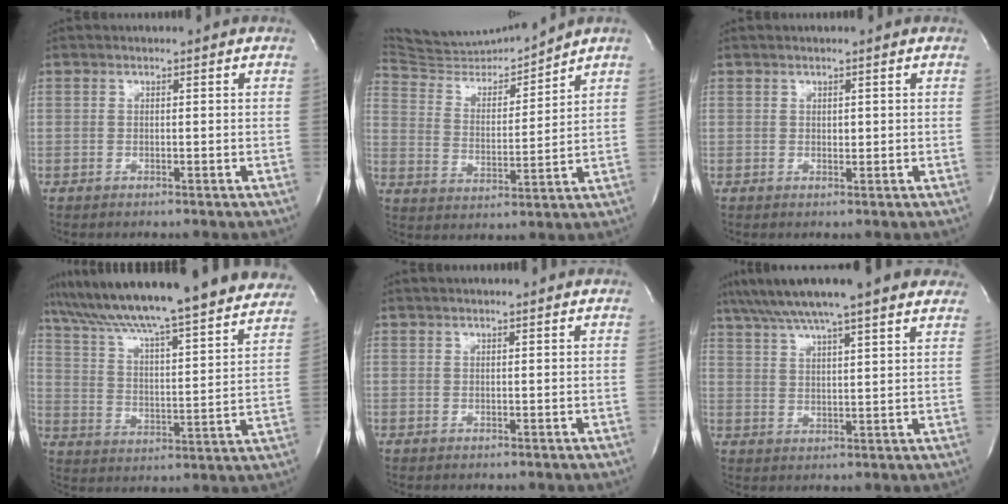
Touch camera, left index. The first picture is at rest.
{"total": 11.0, "force": [10.9, -0.8, 1.2], "torque": [-0.030, -0.007, 0.206]}
{"total": 0.7, "force": [0.3, 0.3, 0.6], "torque": [-0.004, -0.001, 0.006]}
{"total": 30.1, "force": [26.9, 2.7, 13.3], "torque": [-0.211, -0.045, 0.359]}
{"total": 3.9, "force": [3.4, 0.4, 1.7], "torque": [-0.025, 0.026, 0.040]}
{"total": 19.6, "force": [16.0, 2.3, 11.2], "torque": [-0.188, 0.047, 0.223]}